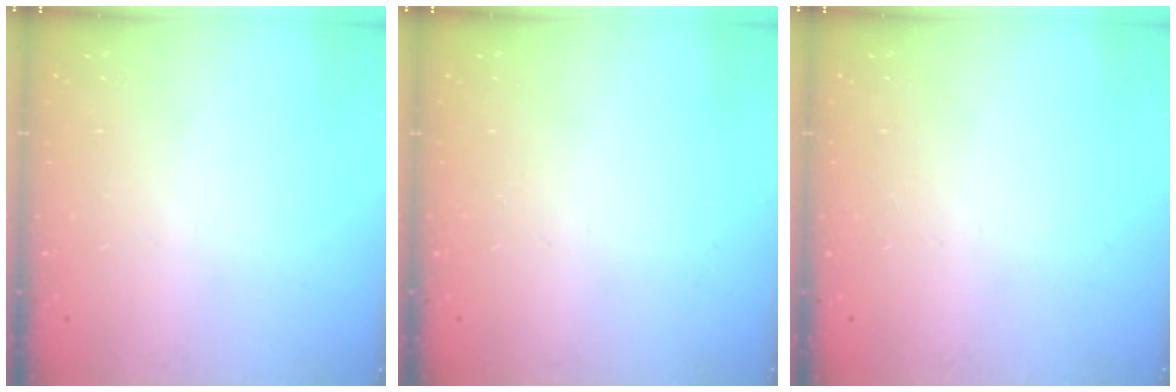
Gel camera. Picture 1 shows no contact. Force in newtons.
{"total": 0.0}
{"total": 0.0}